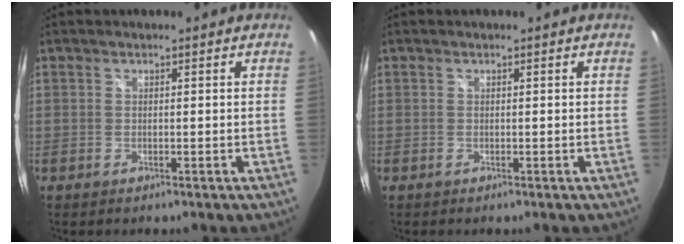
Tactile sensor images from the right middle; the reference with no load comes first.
{"total": 0.0}